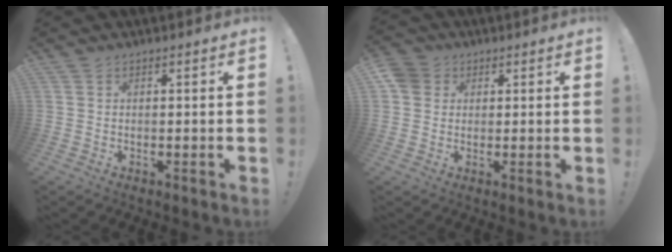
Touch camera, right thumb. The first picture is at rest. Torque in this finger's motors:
{"motor_torque": [0.14, 0.50, 0.21, -0.21, -0.02]}